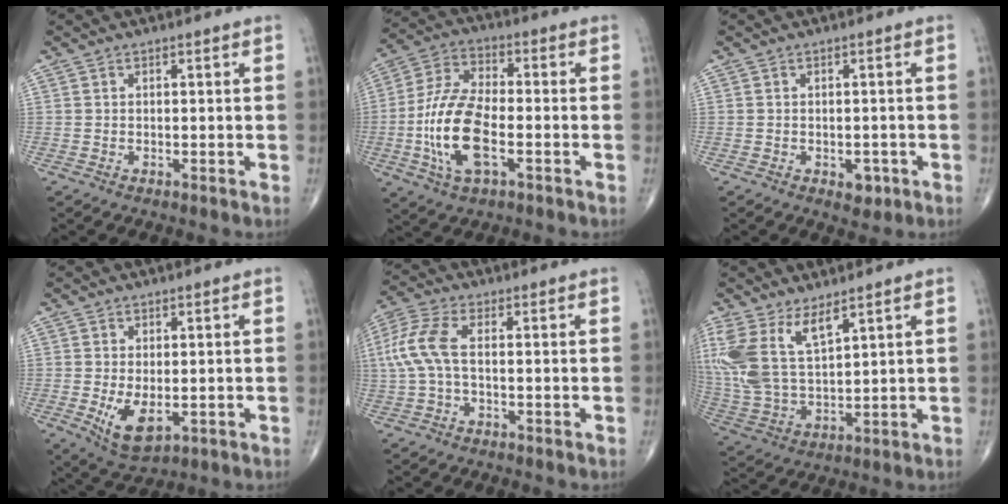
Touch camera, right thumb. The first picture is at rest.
{"total": 14.8, "force": [-3.6, 6.7, 12.6], "torque": [-0.262, 0.019, -0.069]}
{"total": 2.7, "force": [-1.1, 1.8, 1.7], "torque": [-0.007, 0.003, -0.009]}
{"total": 6.7, "force": [-1.3, 3.5, 5.5], "torque": [-0.093, -0.016, -0.009]}
{"total": 8.0, "force": [0.1, 3.5, 7.2], "torque": [-0.190, 0.020, -0.001]}
{"total": 13.6, "force": [7.1, 5.7, 10.0], "torque": [-0.222, -0.027, 0.157]}